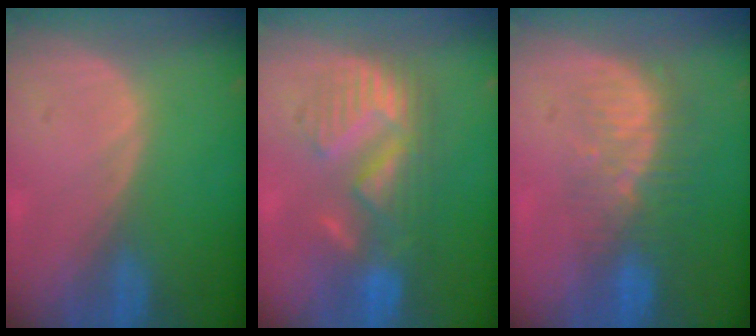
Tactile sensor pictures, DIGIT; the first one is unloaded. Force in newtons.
{"total": 8.7, "press": 8.7, "slide": 0.6}
{"total": 8.1, "press": 7.2, "slide": 3.8}